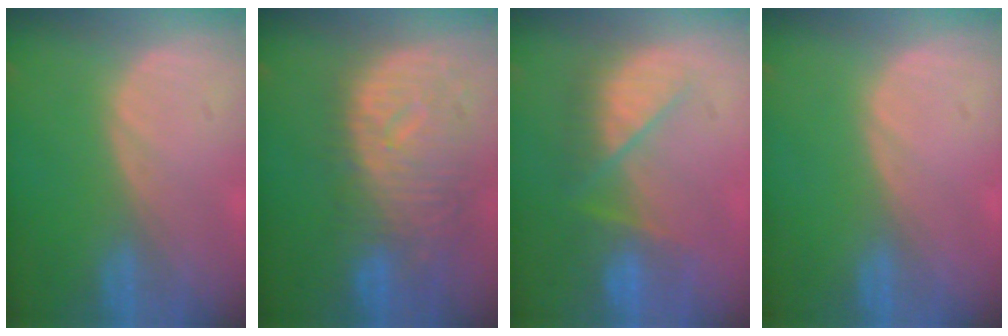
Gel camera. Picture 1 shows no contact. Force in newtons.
{"total": 11.1, "press": 9.8, "slide": 5.2}
{"total": 7.5, "press": 7.3, "slide": 1.9}
{"total": 0.0}